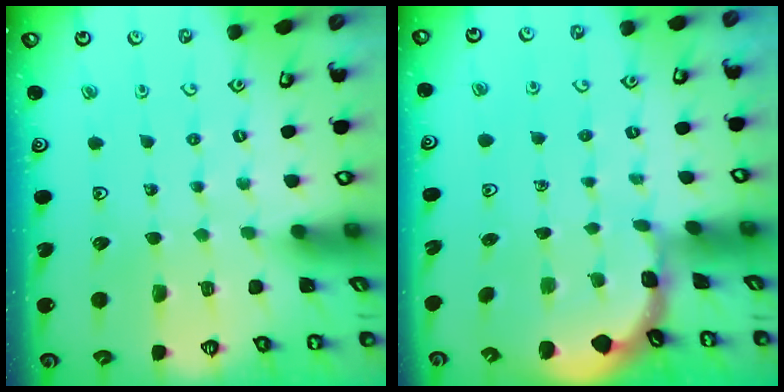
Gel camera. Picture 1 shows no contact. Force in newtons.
{"total": 1.1, "press": 1.1, "slide": 0.1}